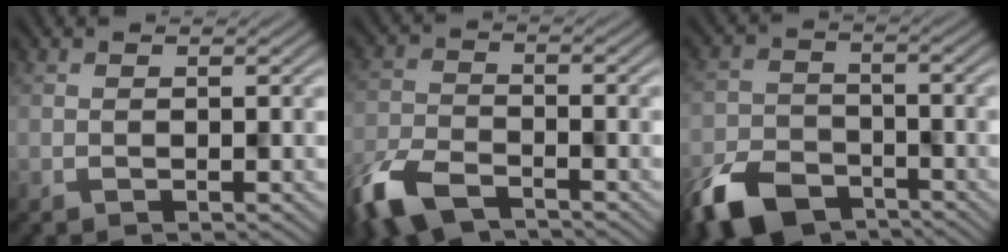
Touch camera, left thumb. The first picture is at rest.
{"total": 8.1, "force": [-7.2, 2.4, 2.8], "torque": [-0.071, -0.019, -0.121]}
{"total": 8.5, "force": [-7.5, 3.3, 2.1], "torque": [-0.047, -0.016, -0.120]}